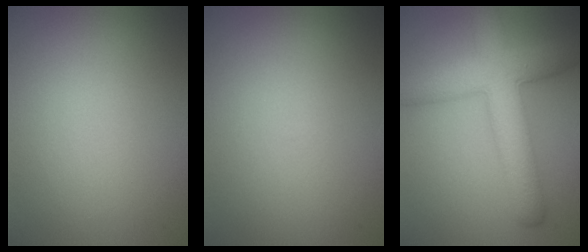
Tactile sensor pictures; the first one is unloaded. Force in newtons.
{"total": 0.0}
{"total": 7.0, "press": 7.0, "slide": 0.2}